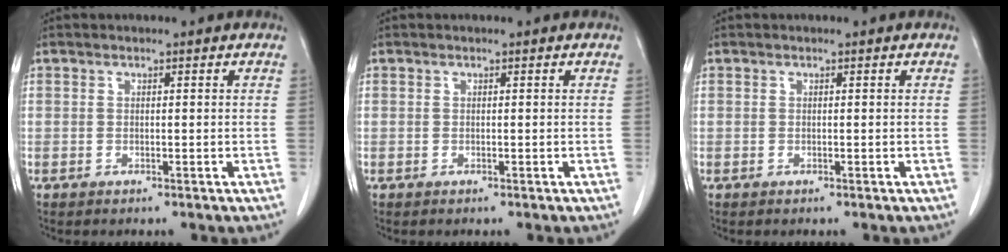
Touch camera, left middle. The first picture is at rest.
{"total": 0.0}
{"total": 0.0}